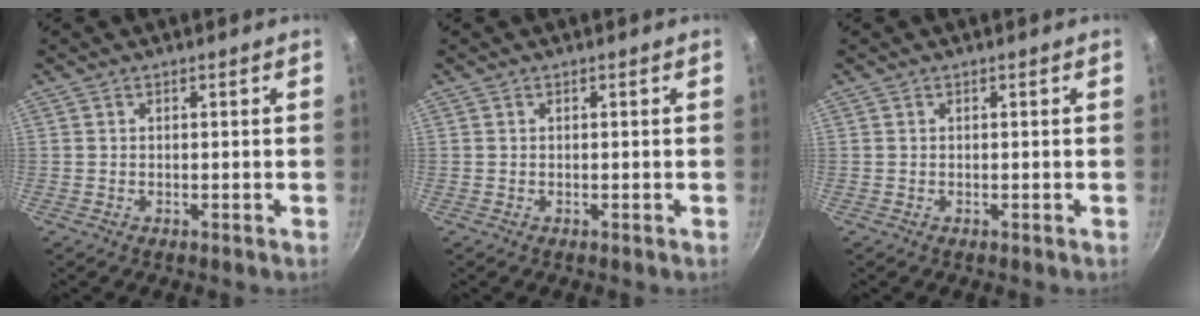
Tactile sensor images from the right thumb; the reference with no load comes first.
{"total": 0.0}
{"total": 0.0}